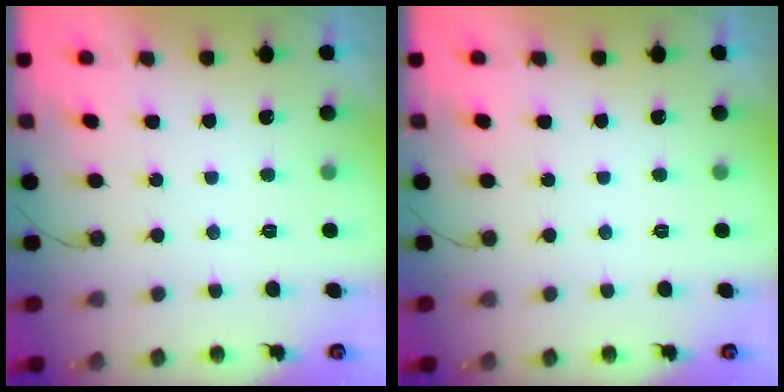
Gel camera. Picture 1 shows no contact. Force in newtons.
{"total": 0.0}